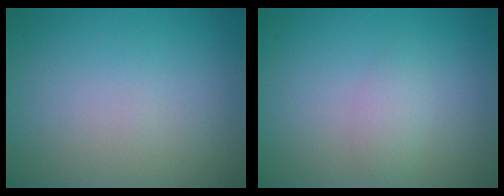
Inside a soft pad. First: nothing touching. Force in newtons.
{"total": 1.6, "press": 1.6, "slide": 0.1}